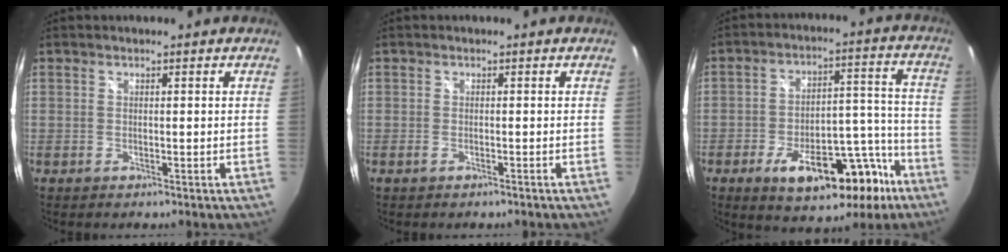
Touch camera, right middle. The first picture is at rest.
{"total": 0.8, "force": [-0.6, 0.1, 0.4], "torque": [-0.008, -0.001, -0.013]}
{"total": 18.7, "force": [-10.7, 8.1, 13.0], "torque": [-0.199, 0.018, -0.139]}